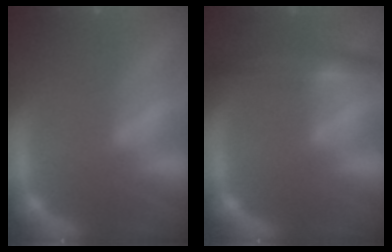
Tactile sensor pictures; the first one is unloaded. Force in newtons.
{"total": 4.0}